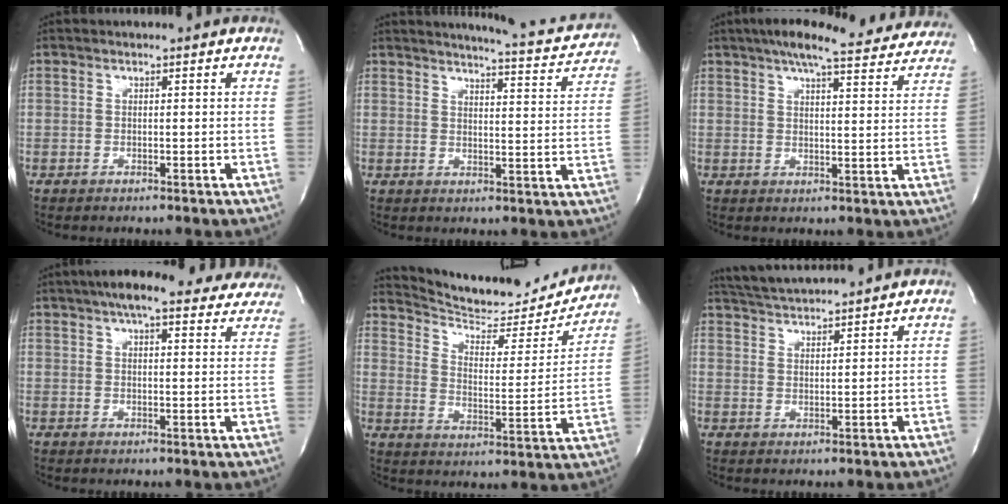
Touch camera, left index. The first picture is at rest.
{"total": 12.2, "force": [11.7, 1.1, 3.1], "torque": [-0.040, -0.035, 0.128]}
{"total": 18.8, "force": [16.9, 3.0, 7.7], "torque": [-0.115, 0.012, 0.208]}
{"total": 18.9, "force": [16.2, 5.0, 8.3], "torque": [-0.116, 0.035, 0.197]}
{"total": 19.3, "force": [18.5, 3.6, 4.0], "torque": [-0.054, -0.038, 0.256]}
{"total": 8.2, "force": [7.9, -0.5, 2.3], "torque": [-0.052, 0.023, 0.134]}